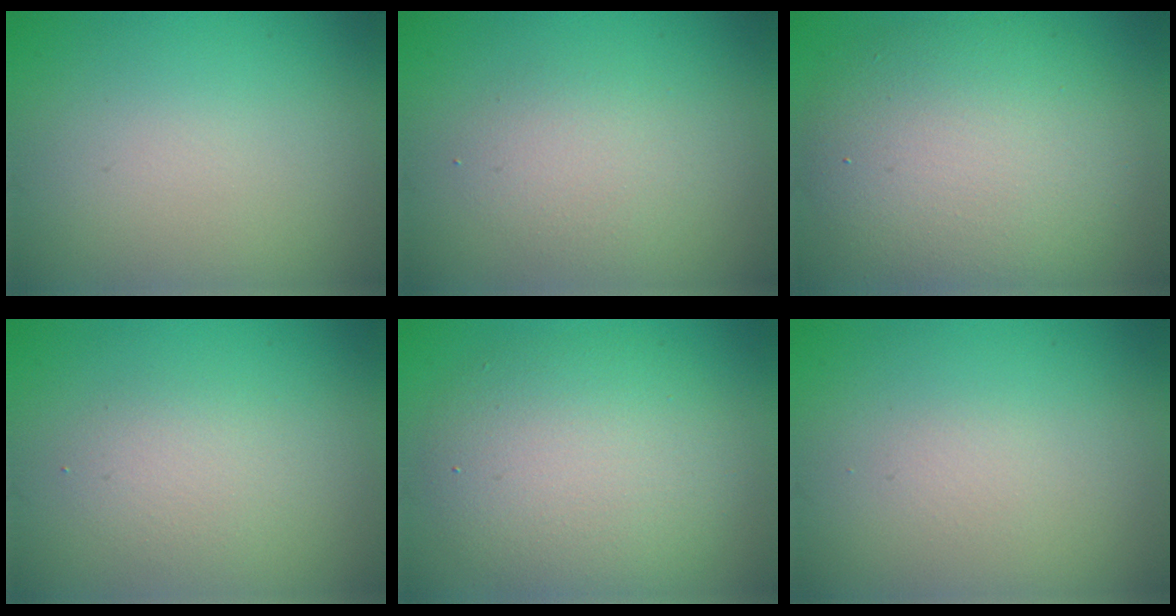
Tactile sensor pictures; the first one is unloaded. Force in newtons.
{"total": 2.2, "press": 2.2, "slide": 0.0}
{"total": 8.4, "press": 8.3, "slide": 0.7}
{"total": 2.0, "press": 2.0, "slide": 0.2}
{"total": 6.4, "press": 6.4, "slide": 0.3}
{"total": 0.6, "press": 0.6, "slide": 0.0}